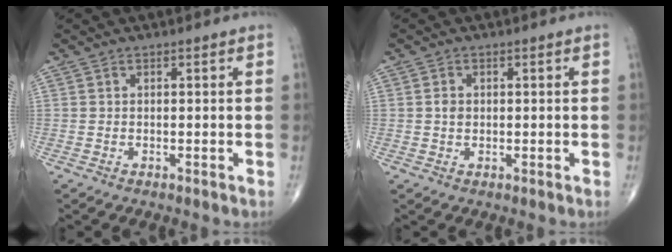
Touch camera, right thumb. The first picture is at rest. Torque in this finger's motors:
{"motor_torque": [0.17, -0.75, -0.04, -0.20, -0.01]}